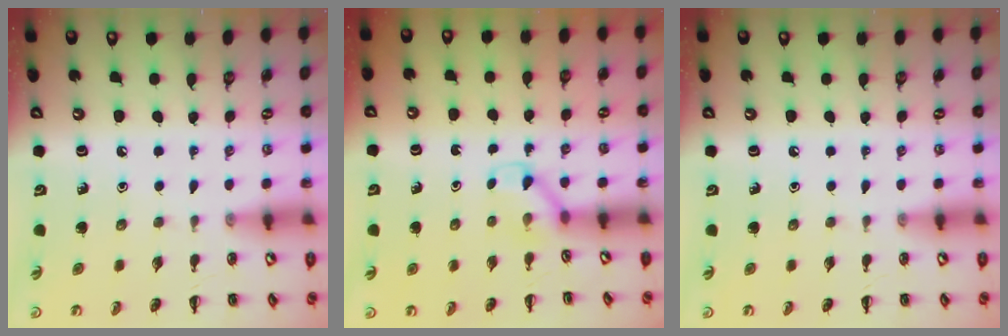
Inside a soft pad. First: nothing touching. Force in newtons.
{"total": 2.6, "press": 2.4, "slide": 0.9}
{"total": 0.0}